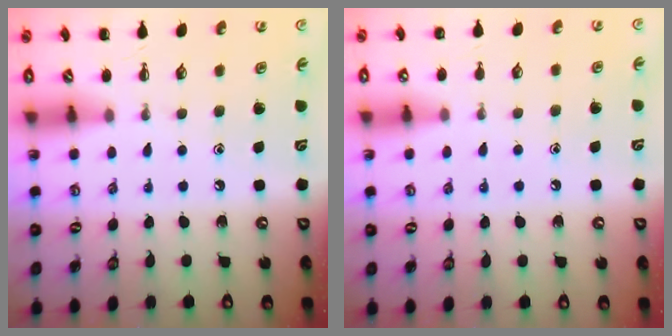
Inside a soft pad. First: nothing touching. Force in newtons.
{"total": 5.1, "press": 4.8, "slide": 1.6}